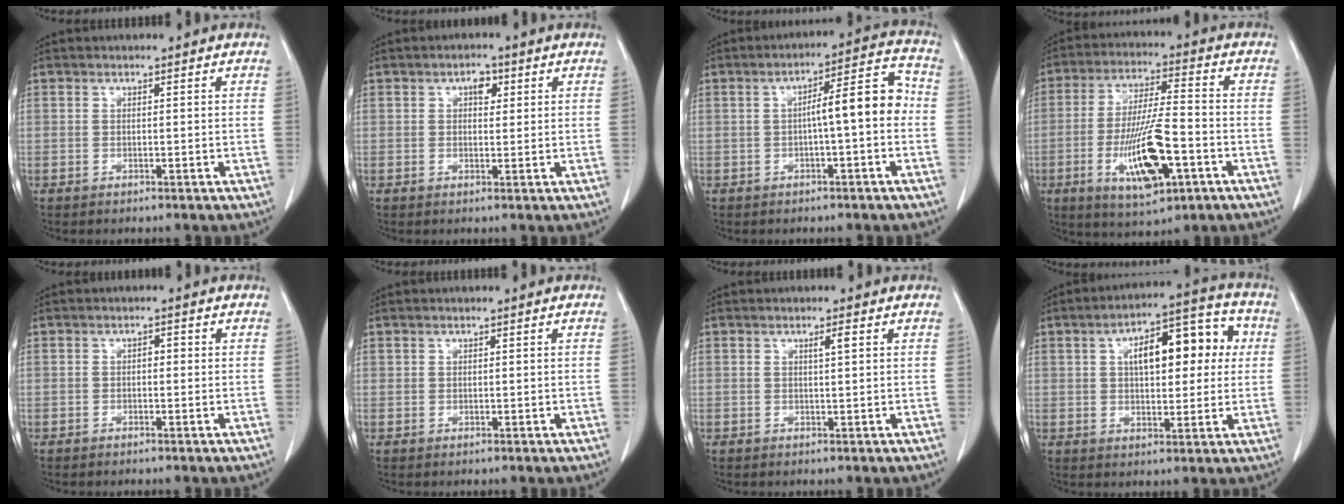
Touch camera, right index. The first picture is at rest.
{"total": 2.4, "force": [0.9, 1.4, 1.7], "torque": [-0.024, 0.006, 0.013]}
{"total": 8.0, "force": [-0.6, 1.2, 7.9], "torque": [-0.109, 0.031, -0.011]}
{"total": 13.4, "force": [-4.4, 3.2, 12.3], "torque": [-0.234, -0.008, -0.070]}
{"total": 0.9, "force": [-0.2, 0.4, 0.7], "torque": [-0.011, 0.004, -0.005]}
{"total": 0.5, "force": [0.3, 0.4, 0.2], "torque": [0.002, -0.001, 0.005]}
{"total": 1.4, "force": [0.6, 0.0, 1.3], "torque": [-0.023, 0.000, 0.009]}
{"total": 12.7, "force": [2.9, 5.4, 11.1], "torque": [-0.161, 0.038, 0.042]}